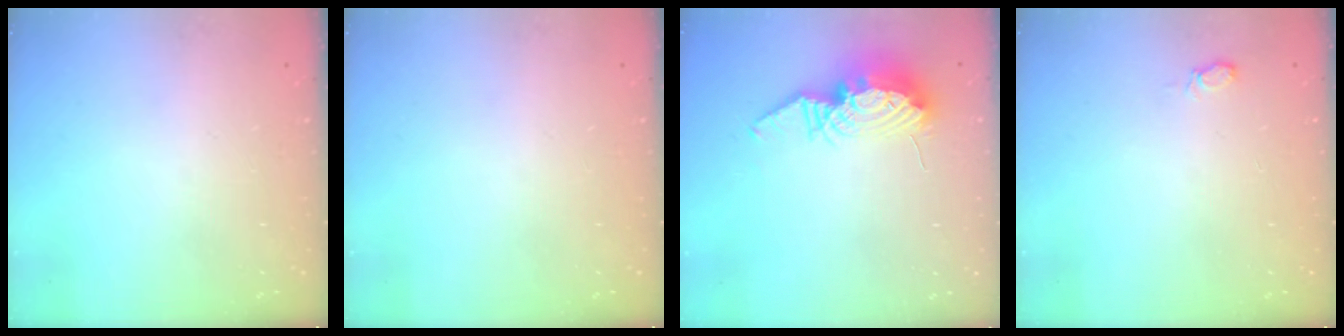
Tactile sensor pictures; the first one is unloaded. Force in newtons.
{"total": 0.0}
{"total": 13.1, "press": 13.0, "slide": 1.2}
{"total": 5.6, "press": 5.5, "slide": 1.1}